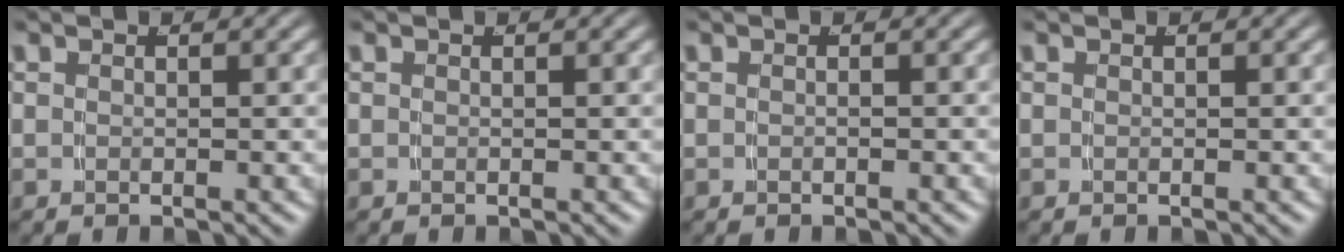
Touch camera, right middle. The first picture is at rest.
{"total": 0.0}
{"total": 0.0}
{"total": 0.0}